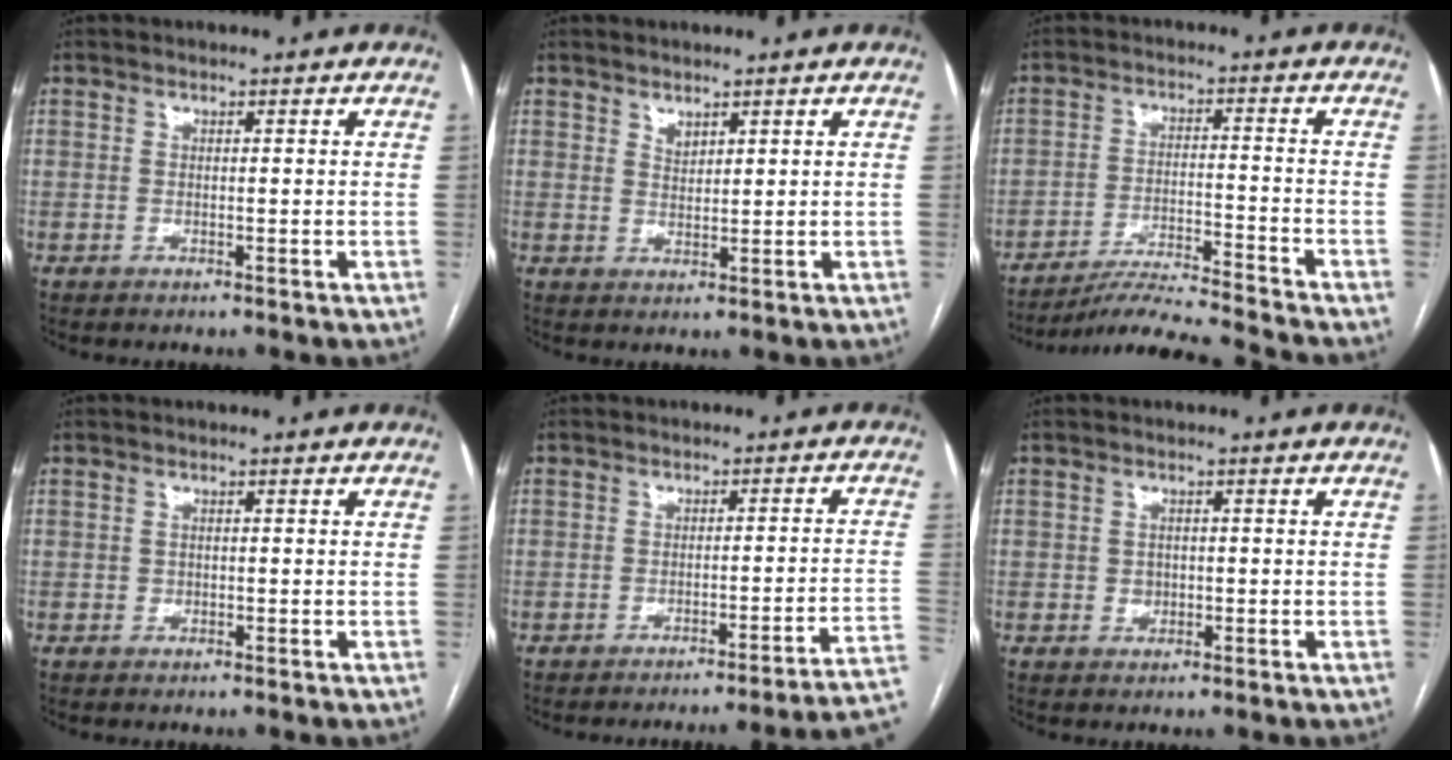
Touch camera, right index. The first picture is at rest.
{"total": 1.8, "force": [1.4, 0.8, 0.7], "torque": [-0.012, -0.003, 0.030]}
{"total": 11.1, "force": [-10.5, -2.8, 2.7], "torque": [-0.032, -0.013, -0.182]}
{"total": 0.6, "force": [0.0, 0.5, 0.1], "torque": [-0.001, 0.002, 0.000]}
{"total": 10.6, "force": [-8.1, -1.3, 6.6], "torque": [-0.043, 0.016, -0.091]}
{"total": 1.7, "force": [-0.2, 1.5, 0.7], "torque": [-0.013, 0.002, 0.002]}